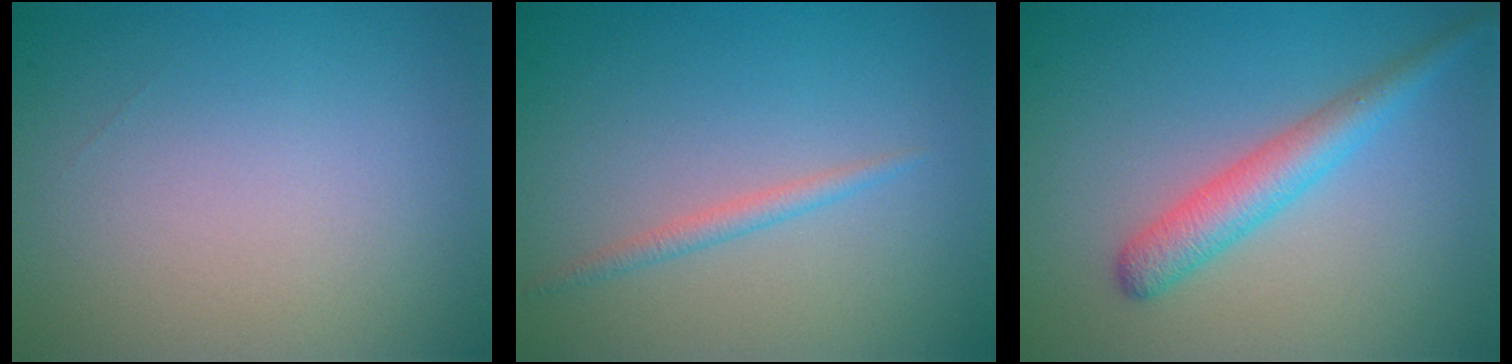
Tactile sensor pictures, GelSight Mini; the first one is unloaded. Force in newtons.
{"total": 1.2, "press": 1.2, "slide": 0.0}
{"total": 3.4, "press": 3.4, "slide": 0.1}